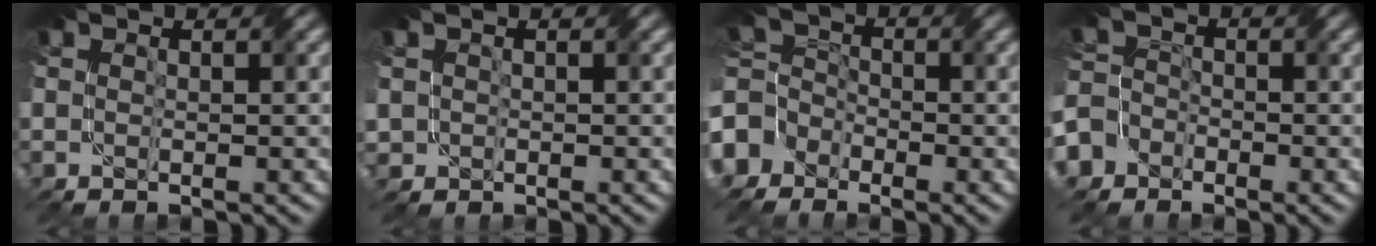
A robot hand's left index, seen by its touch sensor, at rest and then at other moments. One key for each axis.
{"total": 1.2, "fx": 0.3, "fy": 1.2, "fz": -0.1, "tx": 0.002, "ty": -0.005, "tz": 0.006}
{"total": 4.7, "fx": -2.8, "fy": 3.6, "fz": 1.1, "tx": -0.014, "ty": 0.014, "tz": -0.064}
{"total": 6.6, "fx": -4.5, "fy": 4.7, "fz": 1.0, "tx": -0.018, "ty": -0.009, "tz": -0.091}